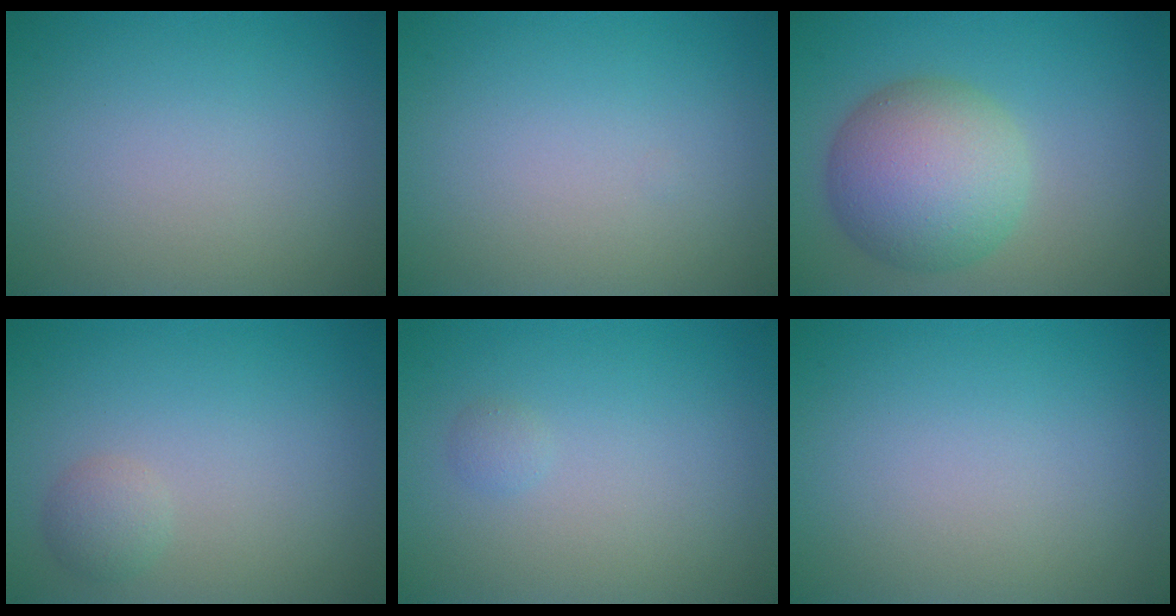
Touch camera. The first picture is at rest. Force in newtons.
{"total": 0.0}
{"total": 7.6, "press": 7.6, "slide": 0.1}
{"total": 1.5, "press": 1.5, "slide": 0.1}
{"total": 0.6, "press": 0.6, "slide": 0.0}
{"total": 0.0}